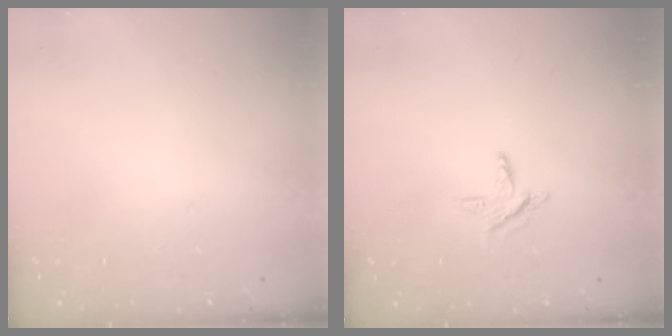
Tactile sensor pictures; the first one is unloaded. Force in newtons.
{"total": 6.2, "press": 6.1, "slide": 0.7}